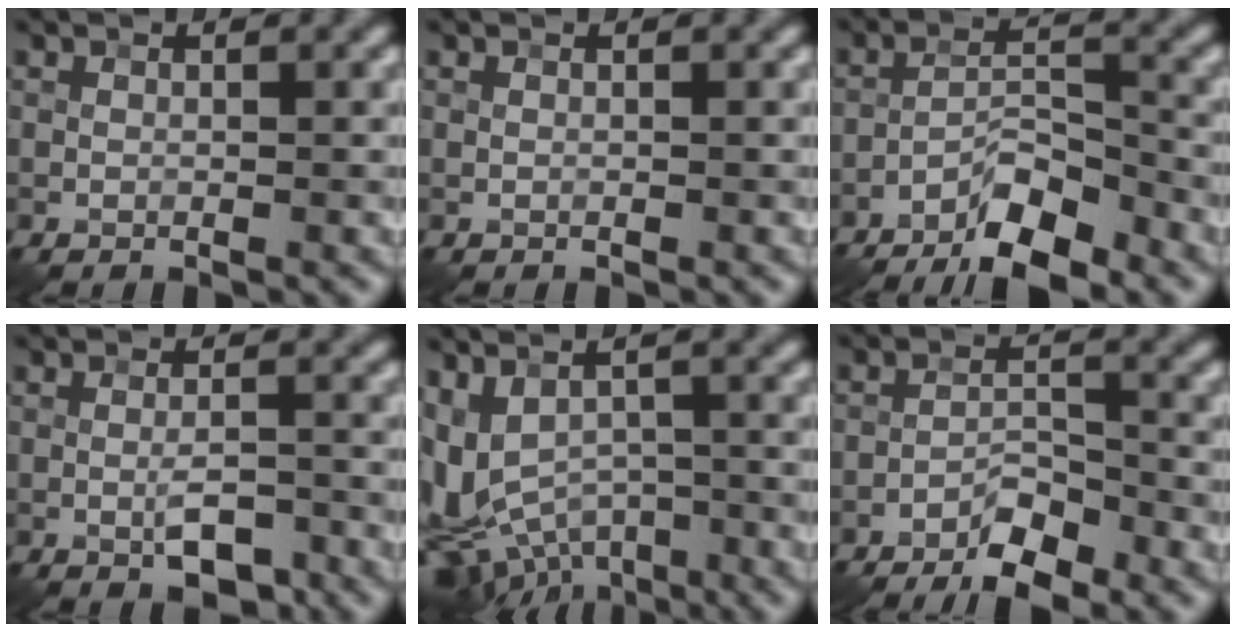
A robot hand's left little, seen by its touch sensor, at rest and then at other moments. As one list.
[{"total": 0.0}, {"total": 6.2, "force": [-4.6, 1.6, 3.8], "torque": [-0.061, 0.006, -0.086]}, {"total": 3.0, "force": [-1.4, 0.9, 2.5], "torque": [-0.043, 0.002, -0.023]}, {"total": 8.2, "force": [-2.0, 5.4, 5.9], "torque": [-0.112, -0.013, -0.028]}, {"total": 4.5, "force": [-3.3, 1.3, 2.7], "torque": [-0.040, 0.006, -0.063]}]